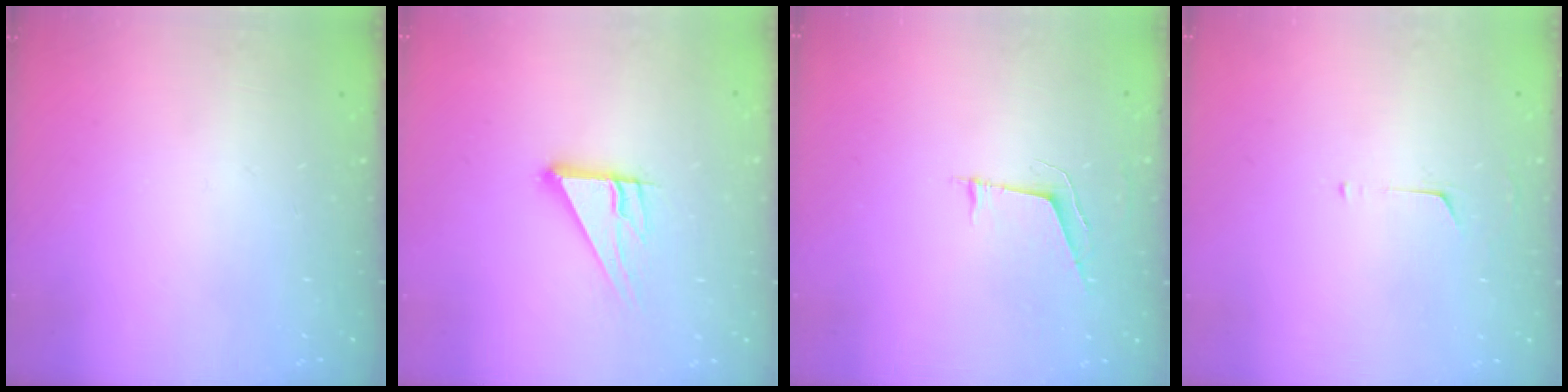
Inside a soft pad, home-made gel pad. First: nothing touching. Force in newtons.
{"total": 10.2, "press": 10.2, "slide": 1.0}
{"total": 5.4, "press": 4.9, "slide": 2.4}
{"total": 3.8, "press": 3.8, "slide": 0.3}